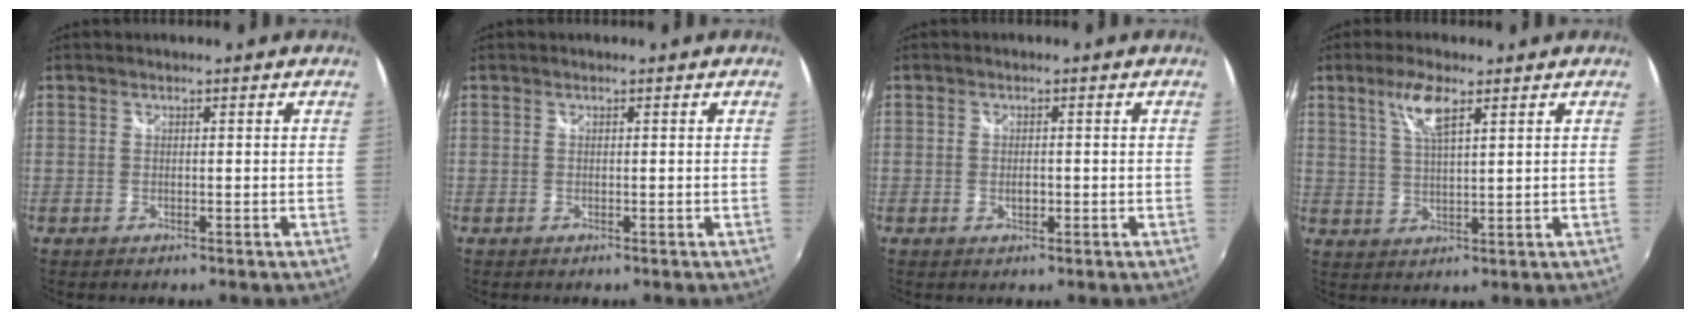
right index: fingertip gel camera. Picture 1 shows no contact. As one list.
[{"total": 0.0}, {"total": 1.7, "force": [-0.4, 1.0, 1.3], "torque": [-0.023, -0.001, -0.007]}, {"total": 6.1, "force": [3.3, 1.4, 4.9], "torque": [-0.096, 0.004, 0.066]}]